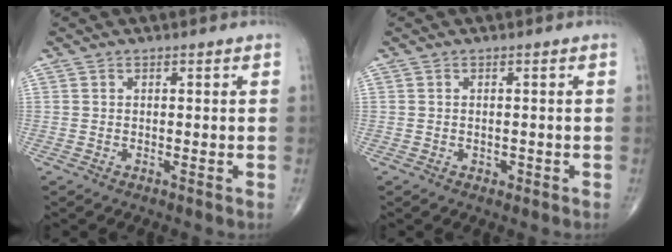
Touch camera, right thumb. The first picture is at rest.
{"total": 1.0, "force": [-0.4, 0.7, 0.5], "torque": [-0.005, 0.001, -0.005]}